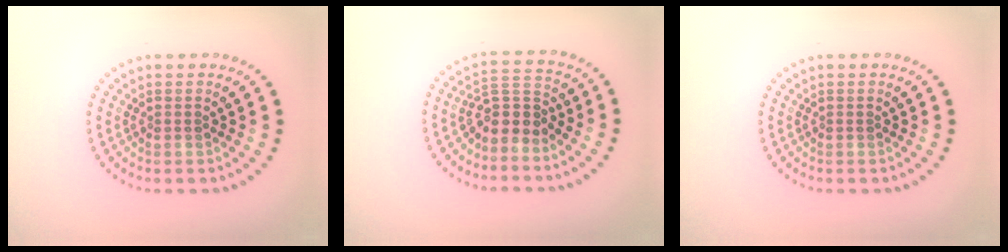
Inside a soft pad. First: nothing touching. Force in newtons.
{"total": 3.0, "press": 2.4, "slide": 1.9}
{"total": 0.0}